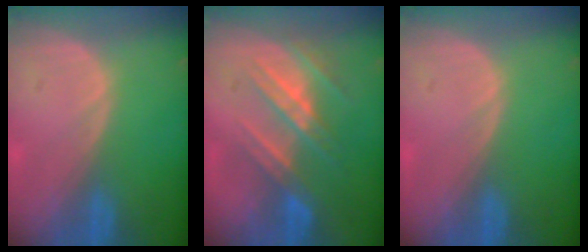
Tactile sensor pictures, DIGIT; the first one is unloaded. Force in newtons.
{"total": 7.8, "press": 7.4, "slide": 2.6}
{"total": 0.0}